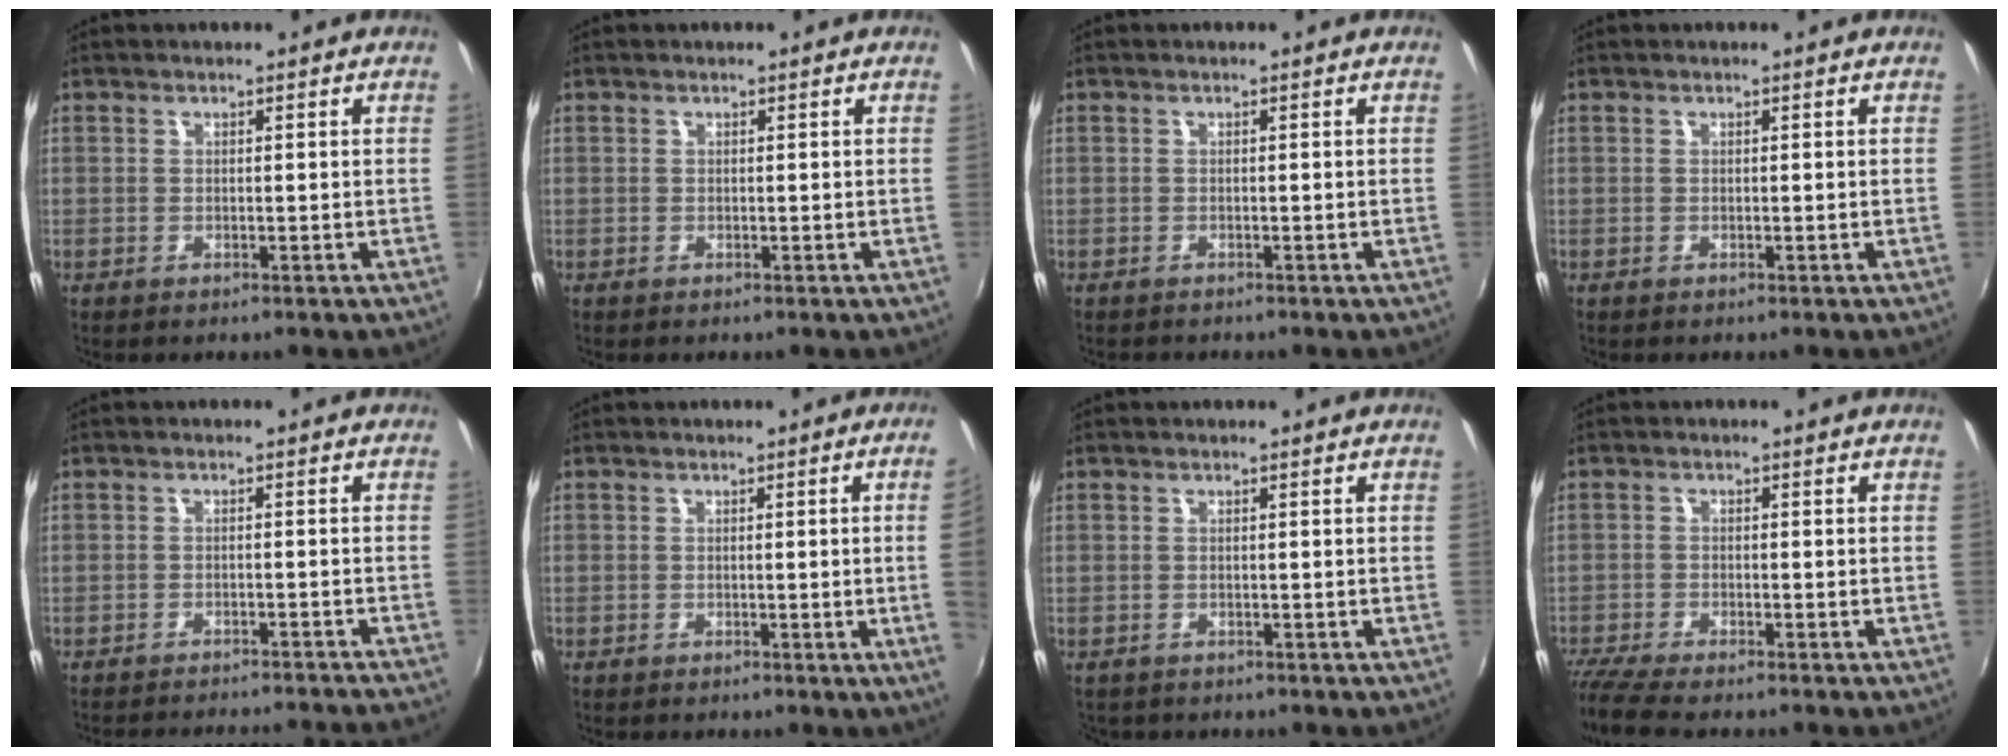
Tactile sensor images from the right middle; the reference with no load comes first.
{"total": 0.0}
{"total": 1.1, "force": [-1.0, 0.1, 0.4], "torque": [-0.006, -0.007, -0.015]}
{"total": 0.0}
{"total": 16.6, "force": [-15.3, 1.4, 6.2], "torque": [-0.119, -0.018, -0.201]}
{"total": 4.3, "force": [0.0, -2.0, 3.8], "torque": [-0.063, -0.014, 0.004]}
{"total": 1.6, "force": [-1.3, 0.9, 0.3], "torque": [-0.011, -0.004, -0.019]}
{"total": 7.1, "force": [-6.4, 0.4, 3.1], "torque": [-0.083, -0.034, -0.112]}